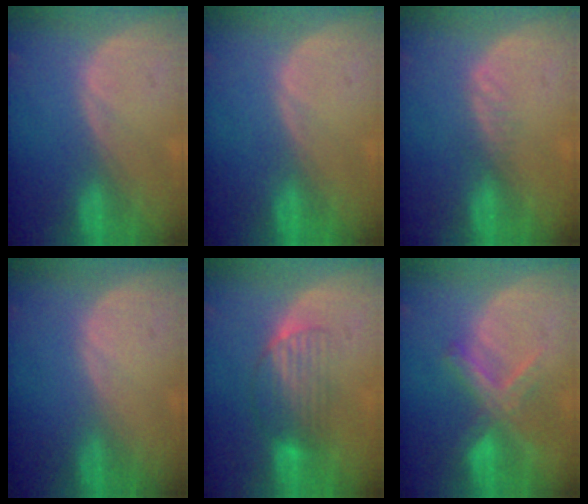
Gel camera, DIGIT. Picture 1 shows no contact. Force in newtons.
{"total": 0.0}
{"total": 1.7, "press": 1.4, "slide": 1.0}
{"total": 0.0}
{"total": 6.6, "press": 5.6, "slide": 3.4}
{"total": 6.7, "press": 6.1, "slide": 2.9}